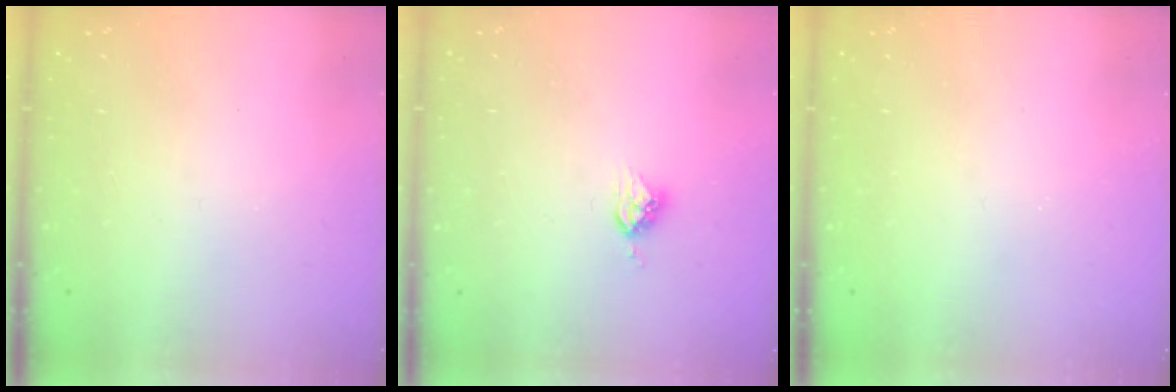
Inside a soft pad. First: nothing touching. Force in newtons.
{"total": 5.0, "press": 4.9, "slide": 0.4}
{"total": 0.0}